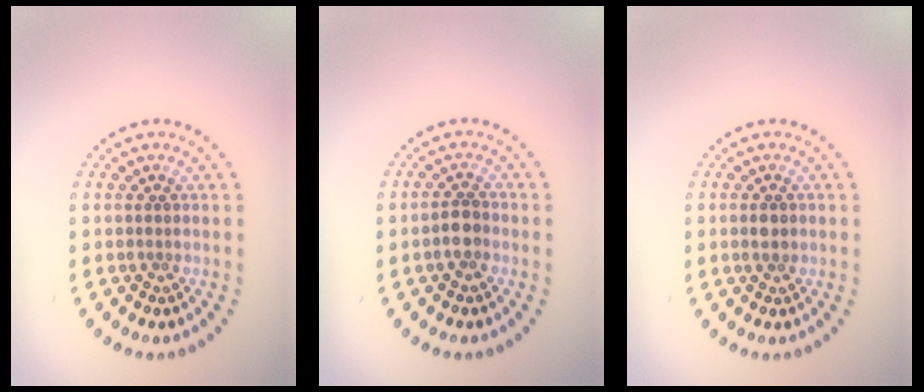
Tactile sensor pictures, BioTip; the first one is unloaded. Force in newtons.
{"total": 1.9, "press": 1.7, "slide": 0.8}
{"total": 1.5, "press": 1.5, "slide": 0.1}